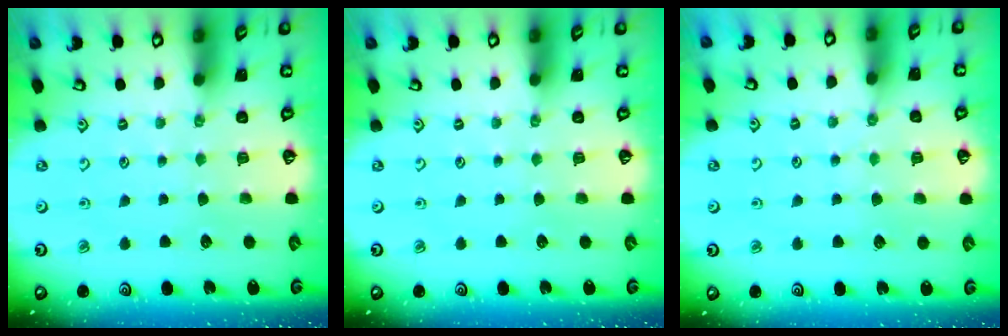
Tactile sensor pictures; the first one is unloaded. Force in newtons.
{"total": 0.0}
{"total": 2.9, "press": 2.9, "slide": 0.2}